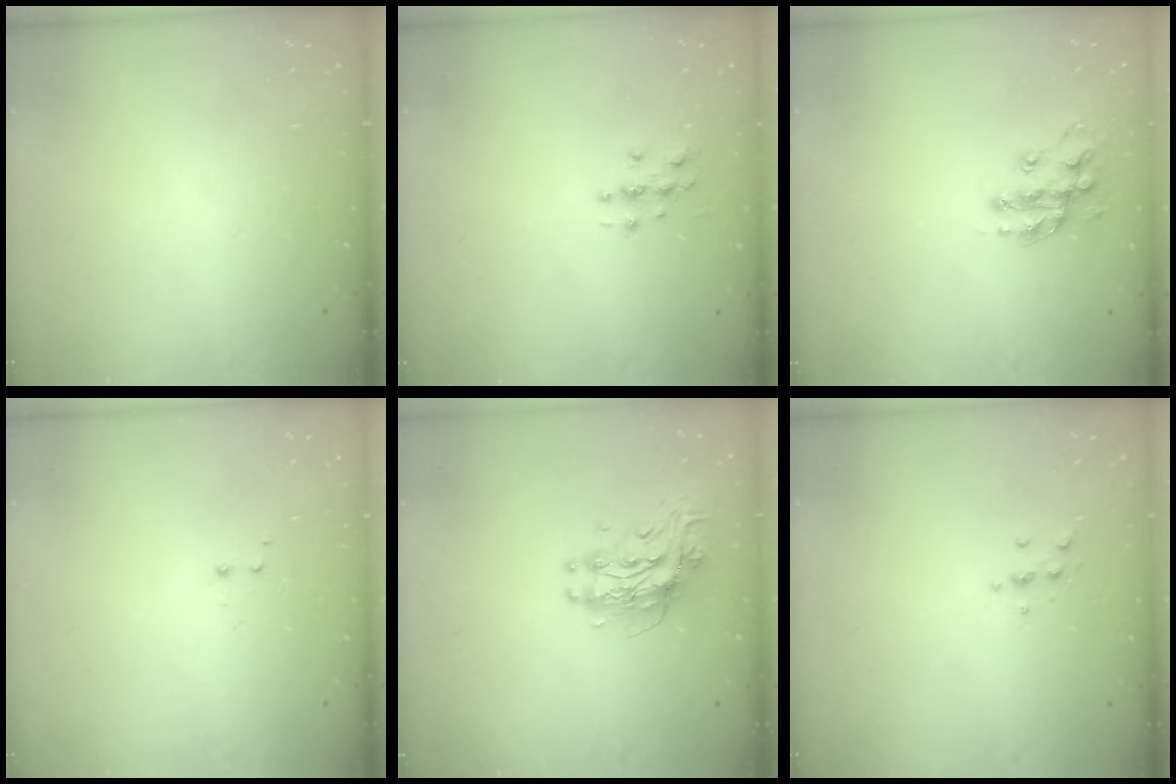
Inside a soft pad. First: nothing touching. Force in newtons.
{"total": 2.8, "press": 2.8, "slide": 0.3}
{"total": 13.8, "press": 13.7, "slide": 0.8}
{"total": 1.2, "press": 1.0, "slide": 0.6}
{"total": 9.7, "press": 9.6, "slide": 0.9}
{"total": 3.5, "press": 3.3, "slide": 1.0}